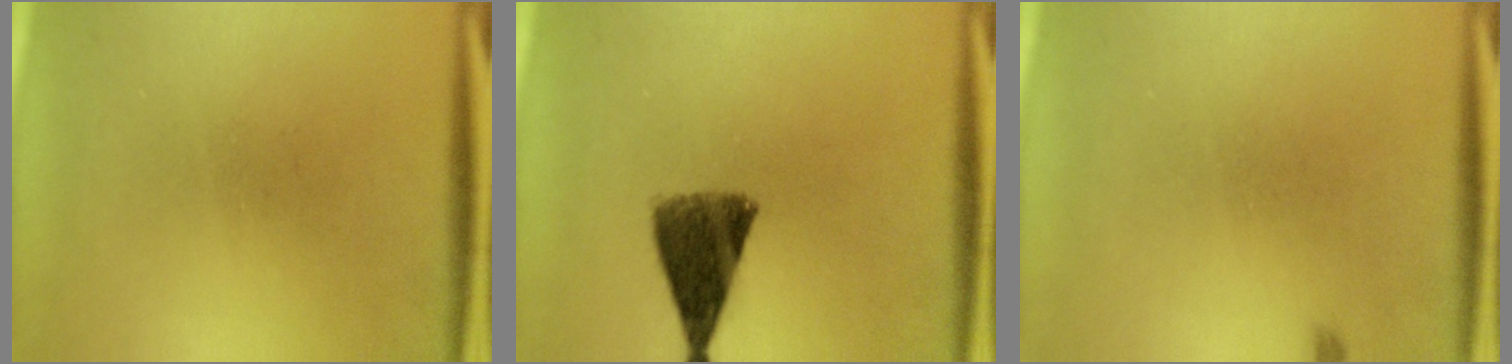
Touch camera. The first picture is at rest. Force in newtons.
{"total": 8.8}
{"total": 0.5}